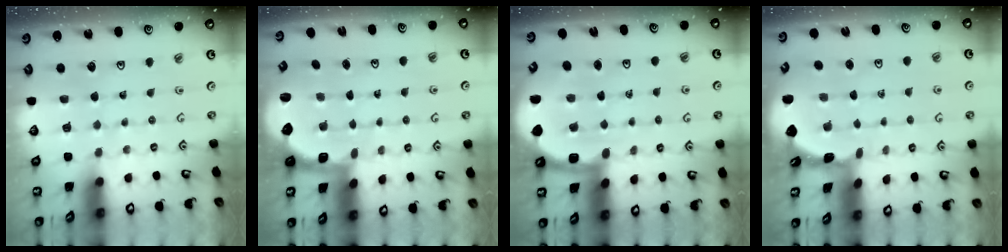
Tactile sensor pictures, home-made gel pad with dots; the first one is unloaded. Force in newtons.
{"total": 2.6, "press": 1.9, "slide": 1.7}
{"total": 6.3, "press": 6.0, "slide": 1.9}
{"total": 1.8, "press": 1.8, "slide": 0.2}